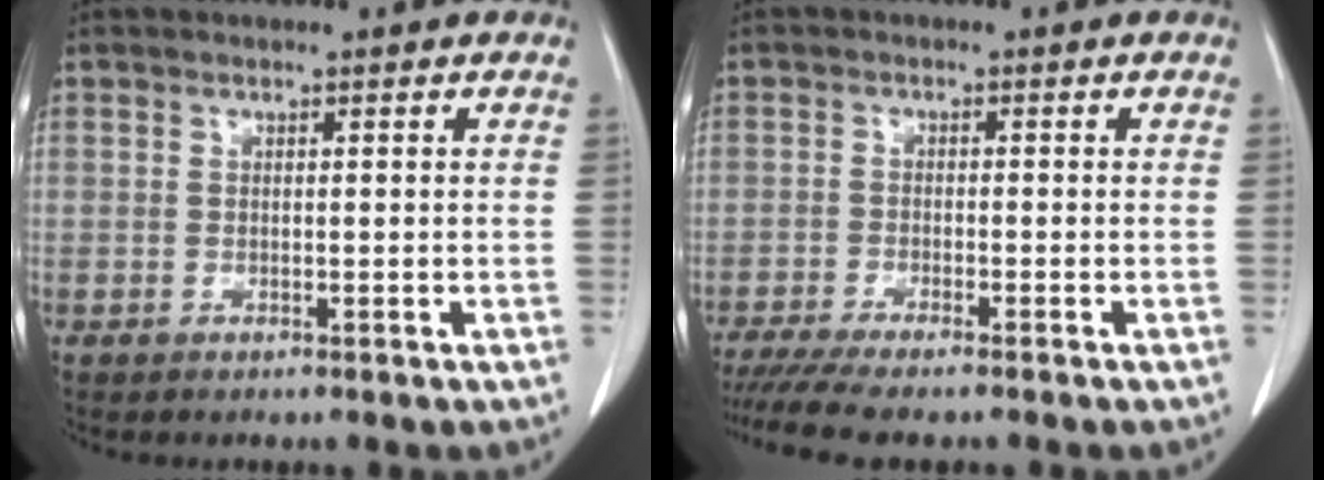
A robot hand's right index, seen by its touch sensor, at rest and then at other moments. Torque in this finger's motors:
{"motor_torque": [1.10, -1.03, 0.38, 0.08]}